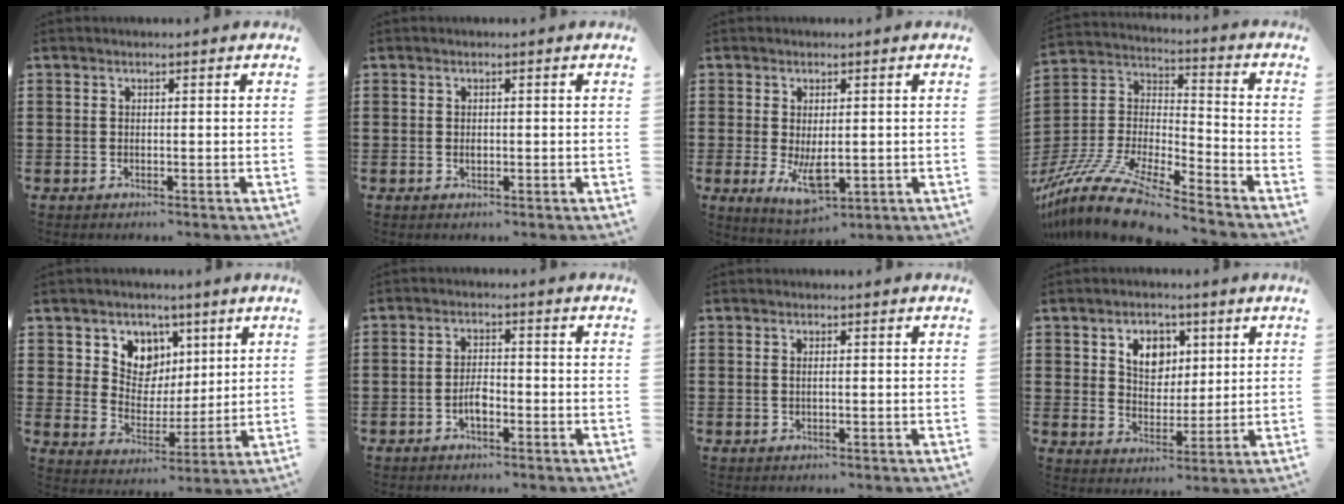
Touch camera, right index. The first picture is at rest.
{"total": 0.7, "force": [-0.1, 0.5, 0.5], "torque": [-0.011, 0.001, -0.001]}
{"total": 6.0, "force": [-0.7, 2.6, 5.3], "torque": [-0.094, -0.013, -0.013]}
{"total": 13.1, "force": [-11.5, 1.4, 6.2], "torque": [-0.137, 0.017, -0.227]}
{"total": 6.6, "force": [3.8, 5.4, 0.6], "torque": [-0.047, -0.020, 0.068]}
{"total": 3.3, "force": [-1.3, 1.3, 2.7], "torque": [-0.064, 0.001, -0.029]}
{"total": 0.7, "force": [0.3, -0.1, 0.7], "torque": [-0.013, -0.002, 0.006]}
{"total": 5.7, "force": [2.7, 4.2, 2.8], "torque": [-0.057, 0.010, 0.046]}